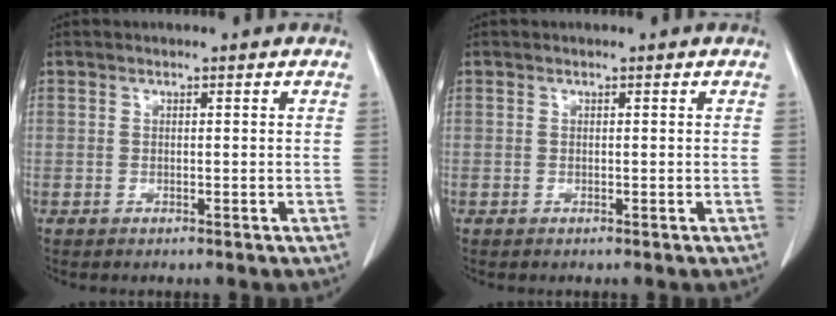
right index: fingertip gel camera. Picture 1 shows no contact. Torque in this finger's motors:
{"motor_torque": [0.00, 0.00, 0.00, 0.00]}